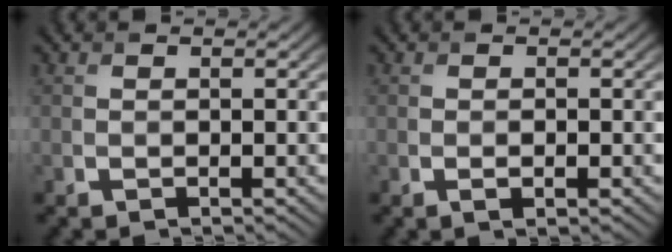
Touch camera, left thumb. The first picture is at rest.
{"total": 1.1, "force": [-0.3, 0.4, 1.0], "torque": [-0.019, -0.002, -0.004]}